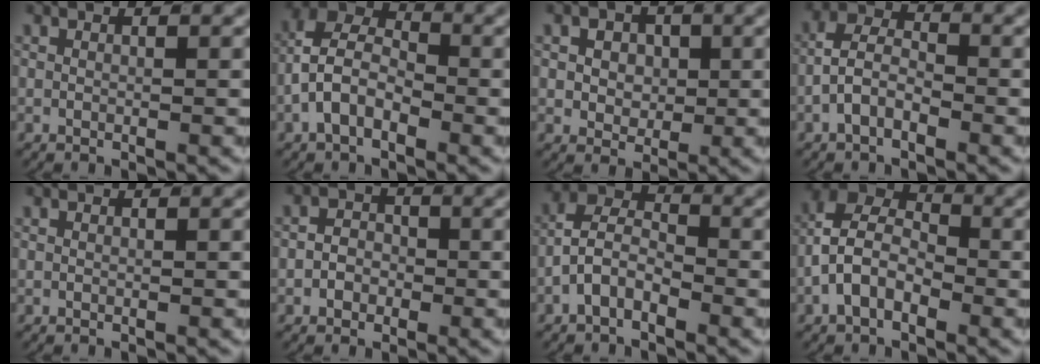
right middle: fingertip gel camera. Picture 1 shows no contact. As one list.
[{"total": 7.5, "force": [0.2, 5.7, 4.9], "torque": [-0.082, -0.002, -0.015]}, {"total": 3.7, "force": [0.0, 3.2, 1.8], "torque": [-0.027, -0.018, 0.006]}, {"total": 3.6, "force": [-1.3, 2.4, 2.3], "torque": [-0.034, -0.005, -0.031]}, {"total": 0.0}, {"total": 2.2, "force": [-1.0, 1.8, 0.8], "torque": [0.002, -0.002, -0.022]}, {"total": 4.5, "force": [-1.1, 3.3, 2.8], "torque": [-0.040, -0.004, -0.034]}, {"total": 8.4, "force": [0.4, 6.4, 5.3], "torque": [-0.093, 0.001, -0.013]}]